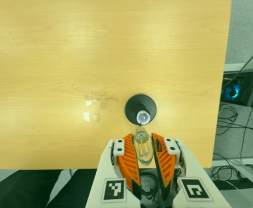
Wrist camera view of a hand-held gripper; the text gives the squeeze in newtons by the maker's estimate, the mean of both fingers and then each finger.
{"total": 20.6, "left": 23.9, "right": 17.2}